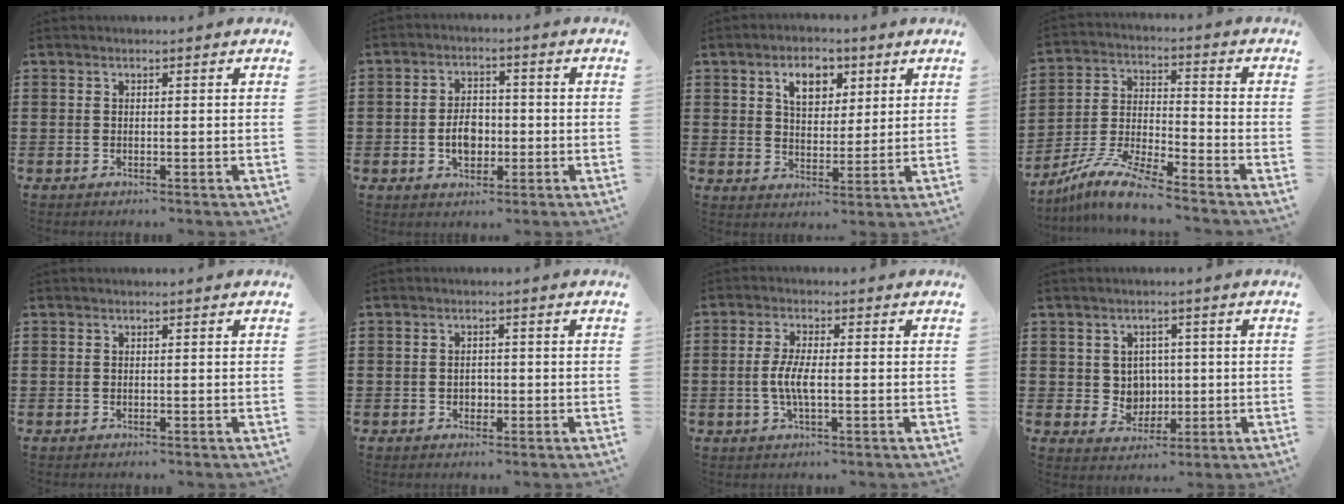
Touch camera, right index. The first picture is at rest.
{"total": 4.7, "force": [-1.0, 3.1, 3.5], "torque": [-0.054, -0.001, -0.021]}
{"total": 6.1, "force": [3.0, 3.9, 3.6], "torque": [-0.065, 0.008, 0.048]}
{"total": 8.9, "force": [-8.1, 0.5, 3.5], "torque": [-0.081, 0.002, -0.164]}
{"total": 0.0}
{"total": 1.3, "force": [-0.3, 0.9, 0.9], "torque": [-0.019, 0.000, -0.005]}
{"total": 4.6, "force": [-0.9, 1.2, 4.3], "torque": [-0.105, -0.007, -0.026]}
{"total": 3.8, "force": [0.8, 3.6, 1.1], "torque": [-0.032, 0.002, 0.012]}